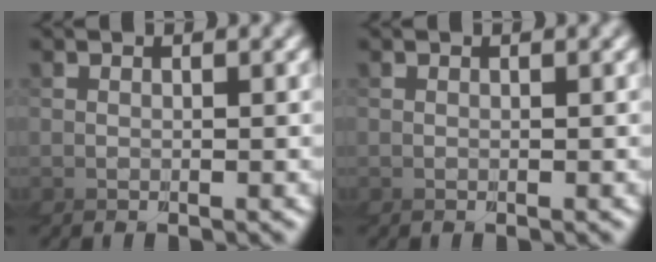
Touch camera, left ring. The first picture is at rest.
{"total": 0.0}